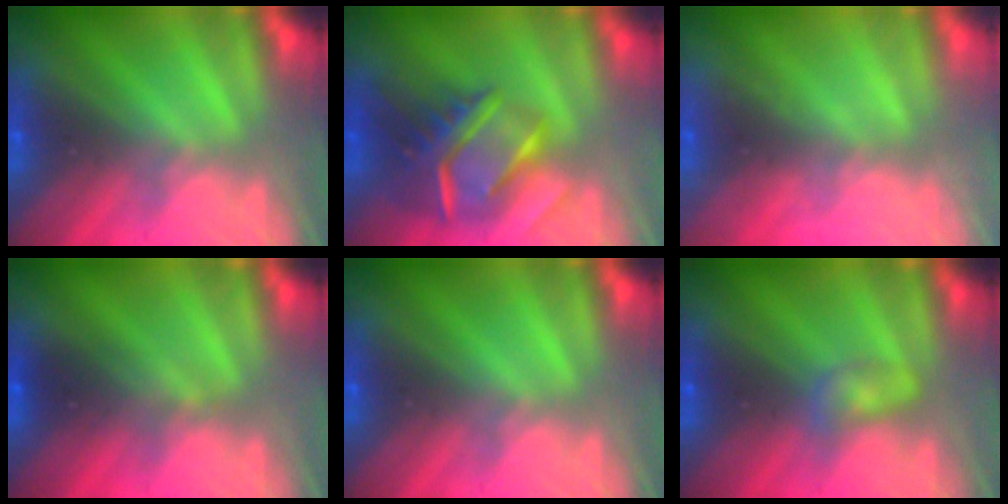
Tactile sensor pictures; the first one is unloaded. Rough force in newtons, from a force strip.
{"total": 7.4}
{"total": 2.1}
{"total": 2.7}
{"total": 0.0}
{"total": 2.3}